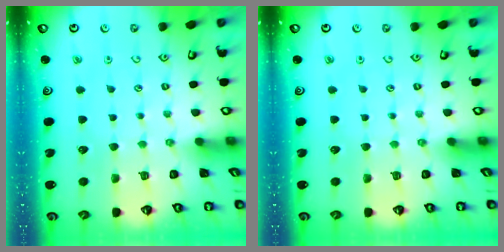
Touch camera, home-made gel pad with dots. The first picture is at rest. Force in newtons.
{"total": 0.0}